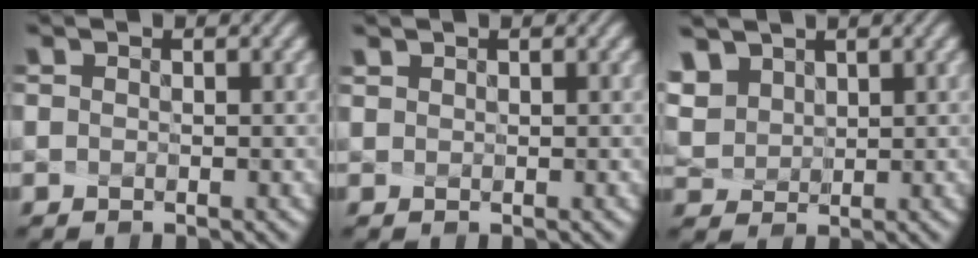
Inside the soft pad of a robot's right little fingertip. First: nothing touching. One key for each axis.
{"total": 0.8, "fx": 0.7, "fy": 0.2, "fz": 0.1, "tx": -0.014, "ty": 0.002, "tz": 0.019}
{"total": 6.7, "fx": 3.8, "fy": 4.6, "fz": 2.9, "tx": -0.096, "ty": 0.011, "tz": 0.078}